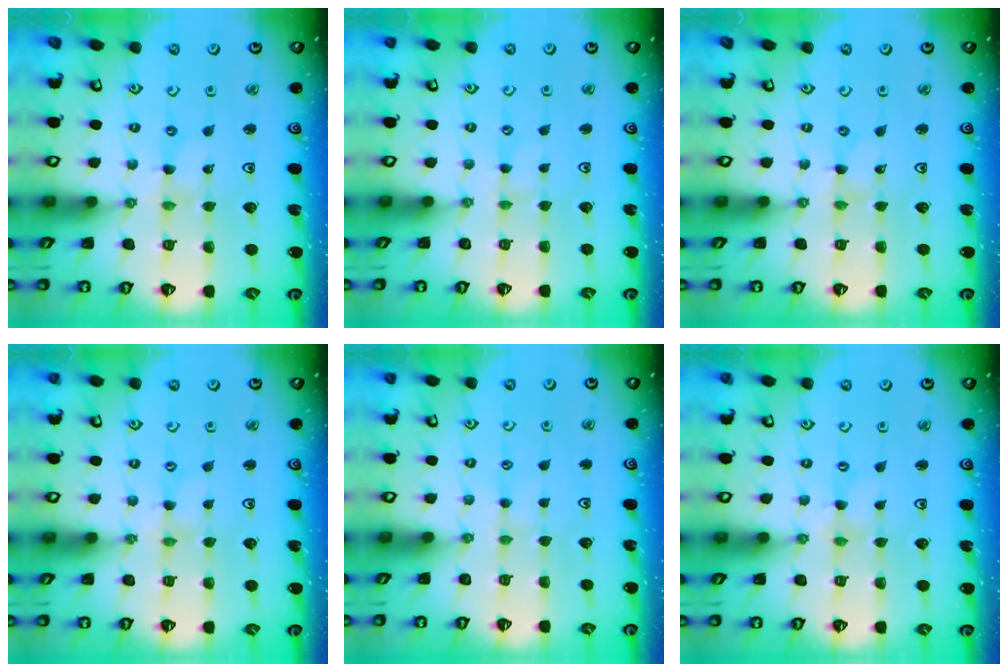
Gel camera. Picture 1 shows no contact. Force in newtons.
{"total": 0.0}
{"total": 0.0}
{"total": 0.7, "press": 0.7, "slide": 0.1}
{"total": 1.8, "press": 1.7, "slide": 0.3}
{"total": 0.0}